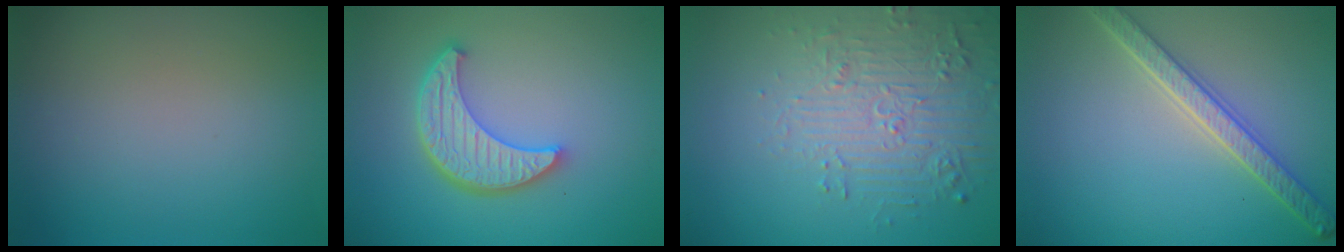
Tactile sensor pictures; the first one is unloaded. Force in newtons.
{"total": 5.5, "press": 4.2, "slide": 3.5}
{"total": 5.2, "press": 4.0, "slide": 3.3}
{"total": 4.2, "press": 3.6, "slide": 2.2}